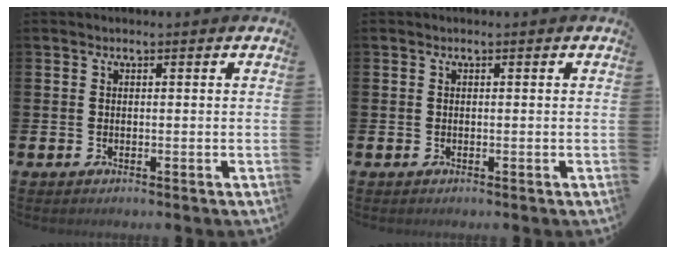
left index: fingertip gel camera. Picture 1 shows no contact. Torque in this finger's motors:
{"motor_torque": [0.00, 0.00, 0.00, 0.01]}